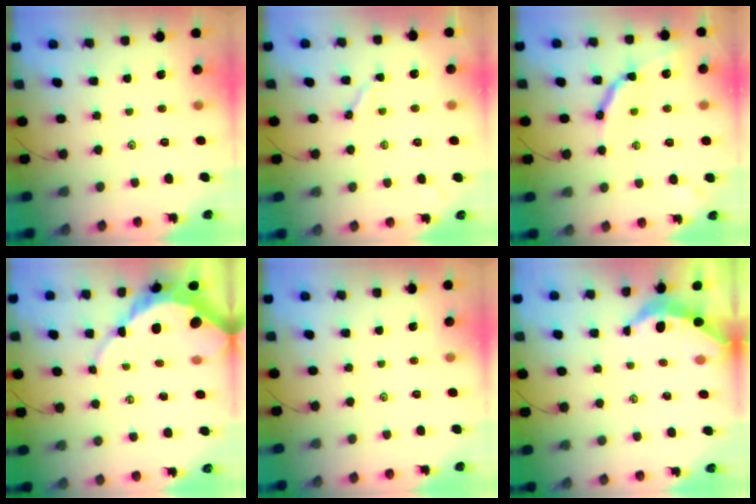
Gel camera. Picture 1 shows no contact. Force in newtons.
{"total": 4.3, "press": 4.2, "slide": 0.6}
{"total": 10.8, "press": 10.7, "slide": 1.2}
{"total": 10.7, "press": 10.6, "slide": 0.9}
{"total": 0.0}
{"total": 3.6, "press": 3.6, "slide": 0.4}